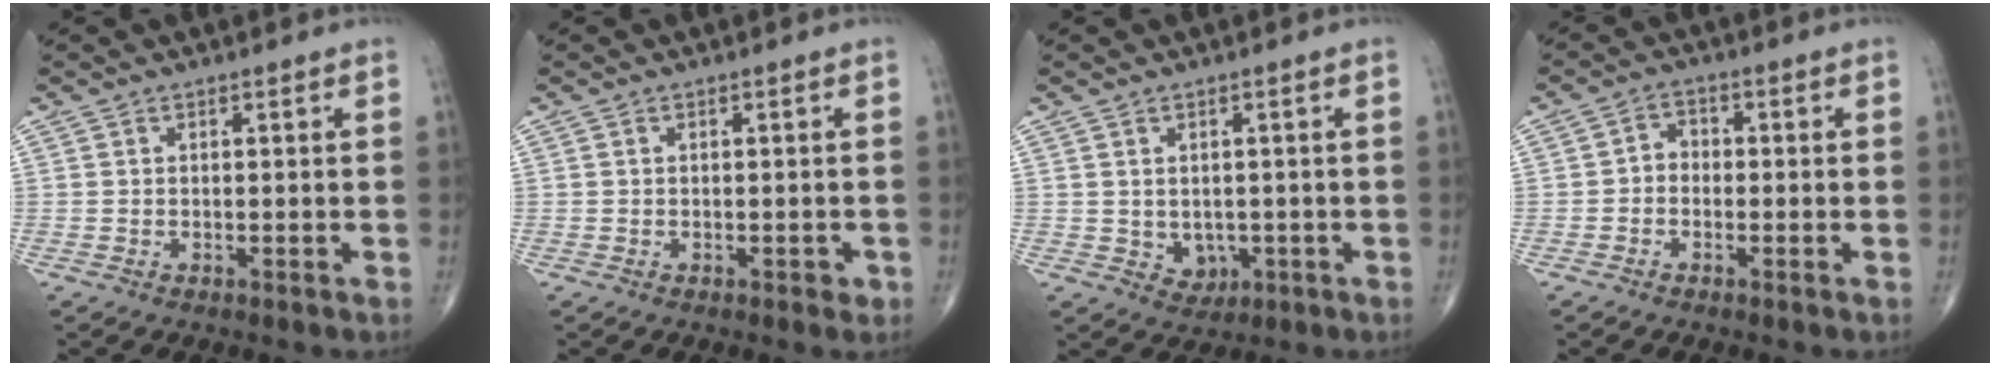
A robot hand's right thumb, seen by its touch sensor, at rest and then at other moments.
{"total": 1.5, "force": [-0.6, 0.8, 1.1], "torque": [-0.012, 0.000, -0.006]}
{"total": 3.6, "force": [-0.5, 3.0, 1.9], "torque": [-0.009, 0.000, 0.003]}
{"total": 2.8, "force": [-0.8, 2.3, 1.4], "torque": [-0.005, 0.016, -0.027]}